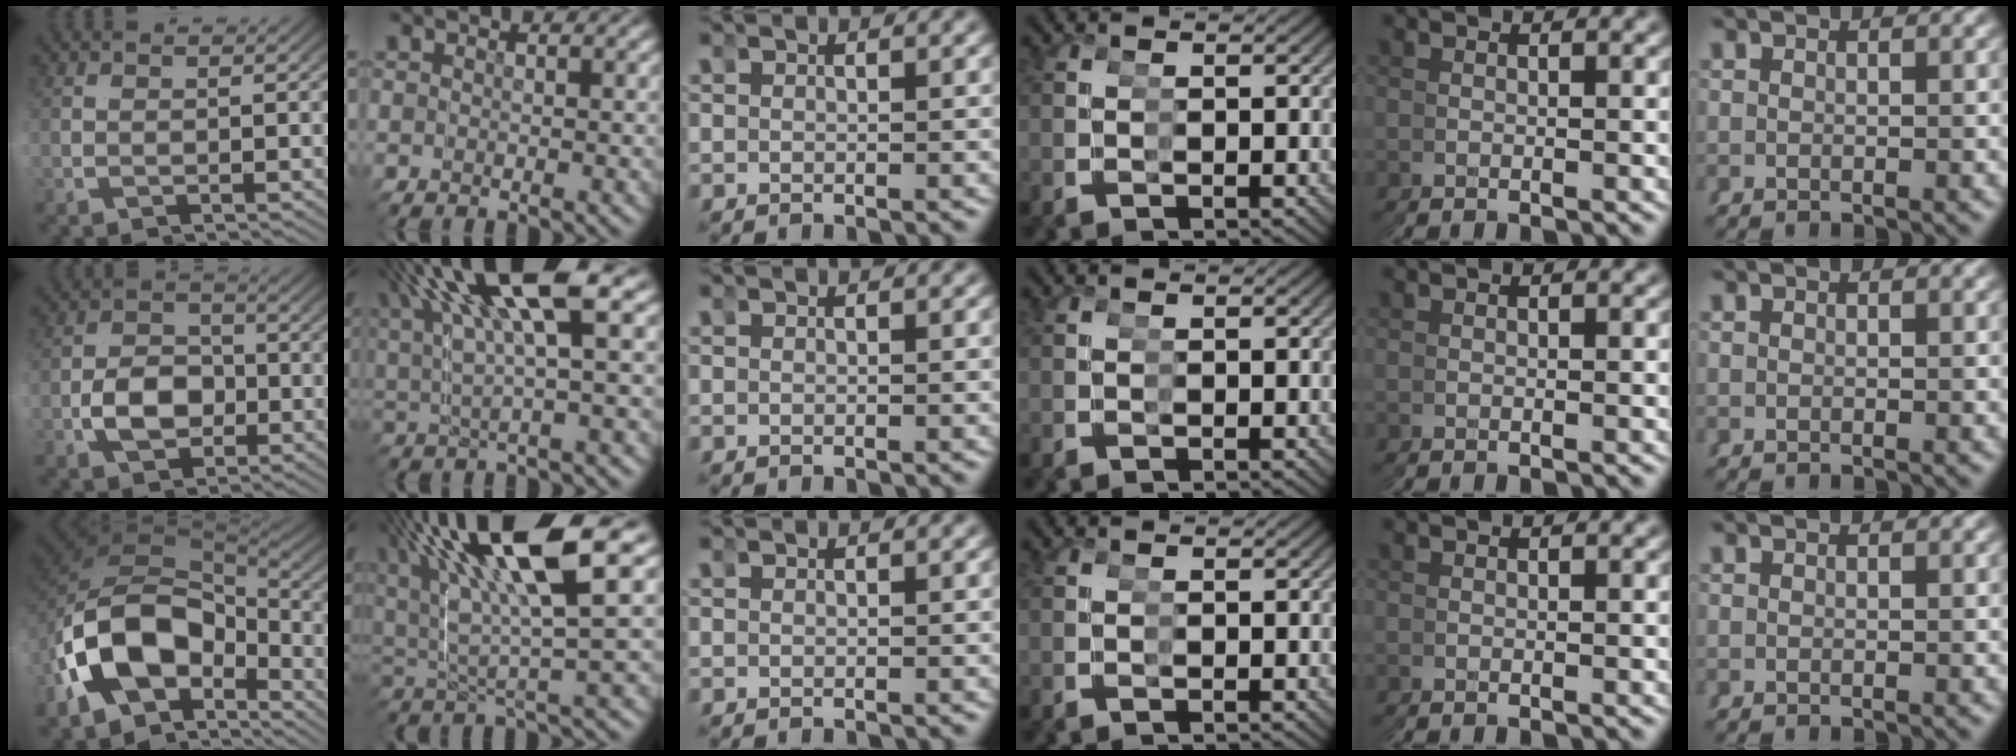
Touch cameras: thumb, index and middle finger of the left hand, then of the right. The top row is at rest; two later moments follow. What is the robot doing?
{"motion": "grasp_and_lifting", "object": "toy banana"}